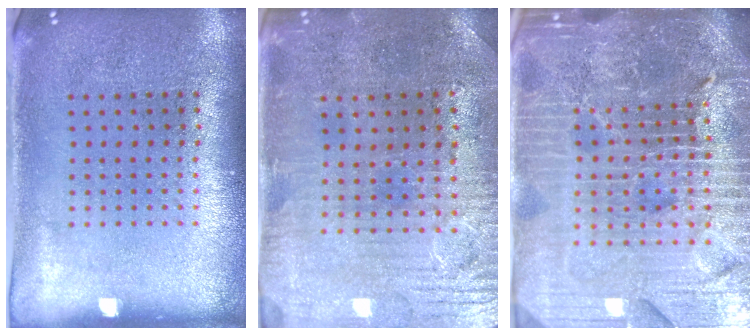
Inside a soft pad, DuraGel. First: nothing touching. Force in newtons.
{"total": 1.3, "press": 1.2, "slide": 0.6}
{"total": 6.6, "press": 5.8, "slide": 3.2}